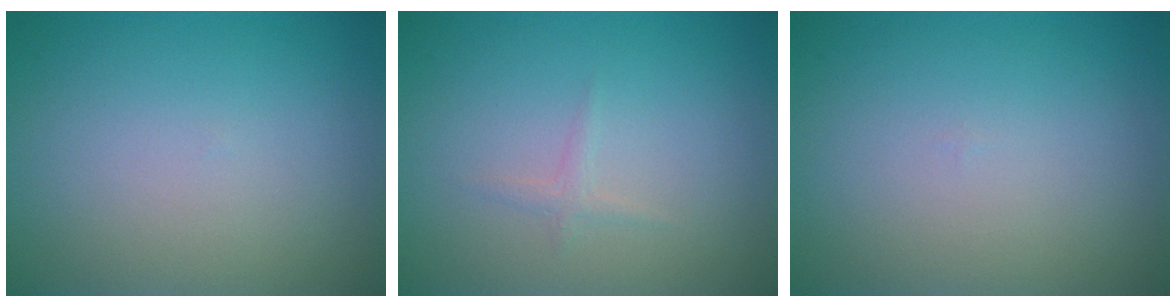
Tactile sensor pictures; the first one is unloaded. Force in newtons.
{"total": 0.8, "press": 0.8, "slide": 0.0}
{"total": 0.0}